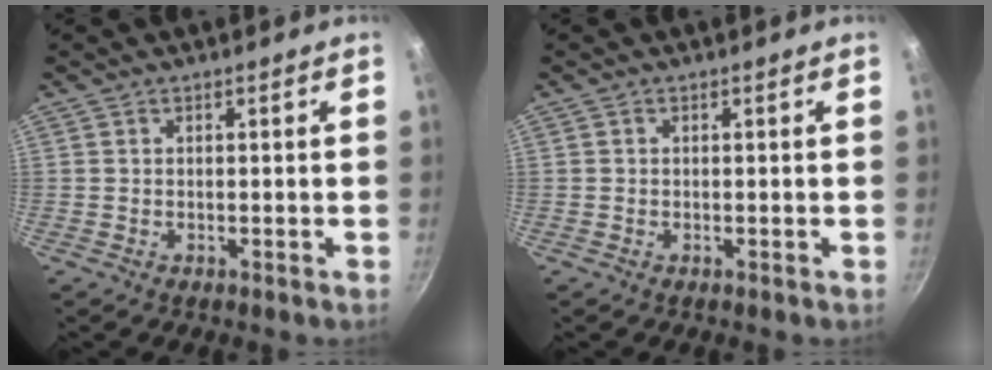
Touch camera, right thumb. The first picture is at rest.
{"total": 0.0}